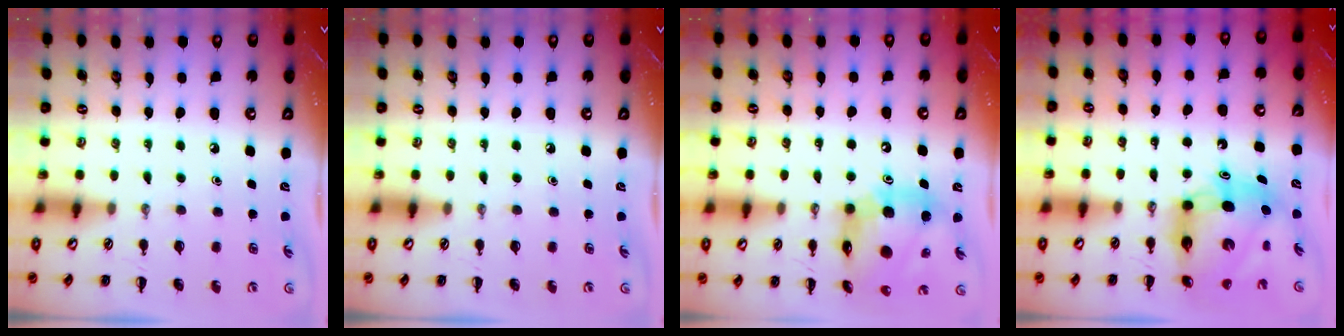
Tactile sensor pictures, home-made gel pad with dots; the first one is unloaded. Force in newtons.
{"total": 0.0}
{"total": 14.8, "press": 14.3, "slide": 4.1}
{"total": 11.3, "press": 10.8, "slide": 3.2}